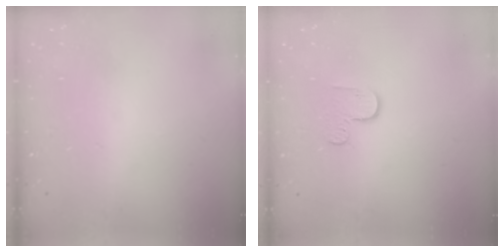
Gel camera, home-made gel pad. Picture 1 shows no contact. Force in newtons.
{"total": 5.5, "press": 5.4, "slide": 0.6}